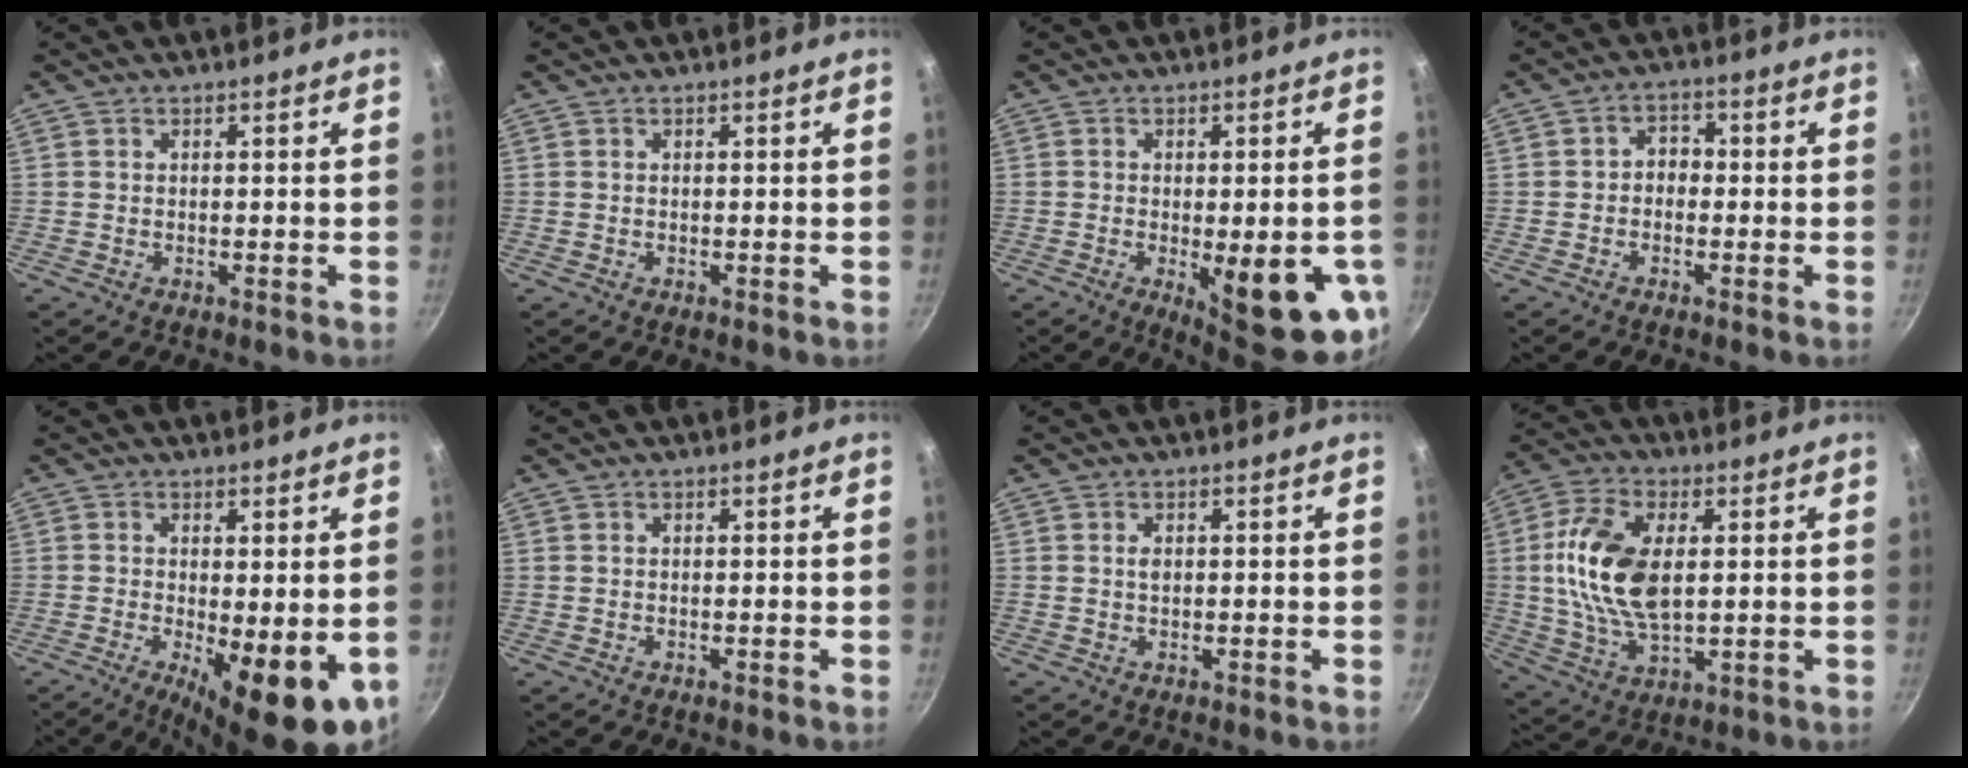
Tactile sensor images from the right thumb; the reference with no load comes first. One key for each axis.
{"total": 0.0}
{"total": 16.7, "fx": -4.6, "fy": 5.3, "fz": 15.2, "tx": -0.159, "ty": -0.008, "tz": -0.047}
{"total": 3.4, "fx": -0.6, "fy": 2.7, "fz": 2.0, "tx": -0.011, "ty": 0.014, "tz": -0.018}
{"total": 12.6, "fx": -2.9, "fy": 4.3, "fz": 11.5, "tx": -0.144, "ty": -0.011, "tz": -0.029}
{"total": 0.0}
{"total": 1.3, "fx": 0.2, "fy": 0.8, "fz": 0.9, "tx": -0.014, "ty": 0.000, "tz": 0.003}
{"total": 15.6, "fx": 1.9, "fy": 8.6, "fz": 12.9, "tx": -0.242, "ty": 0.001, "tz": 0.035}